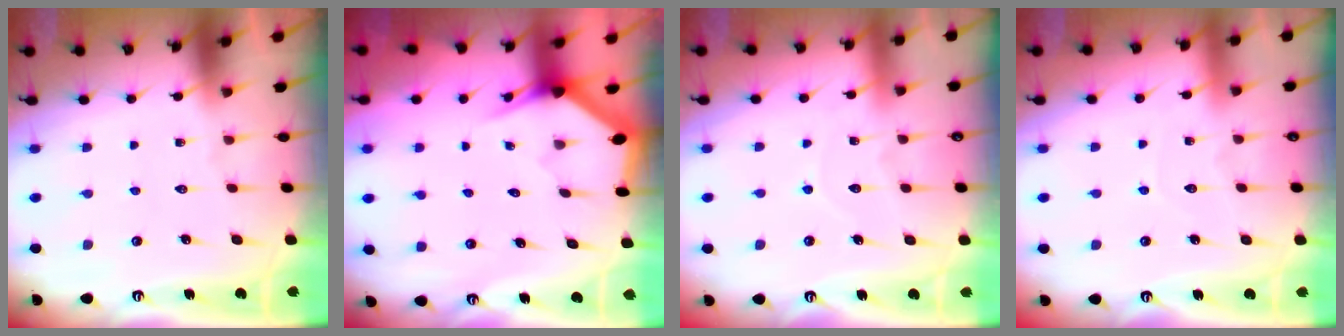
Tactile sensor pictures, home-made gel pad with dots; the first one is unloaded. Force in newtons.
{"total": 3.0, "press": 3.0, "slide": 0.0}
{"total": 6.3, "press": 6.3, "slide": 0.4}
{"total": 4.0, "press": 3.9, "slide": 0.4}